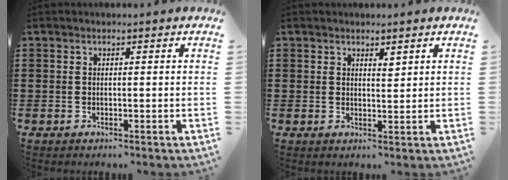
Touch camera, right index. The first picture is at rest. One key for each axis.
{"total": 1.4, "fx": 1.3, "fy": 0.4, "fz": 0.5, "tx": -0.002, "ty": -0.001, "tz": 0.021}